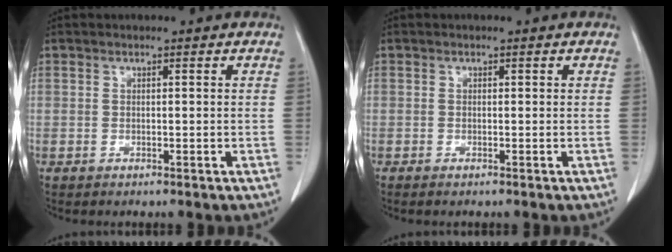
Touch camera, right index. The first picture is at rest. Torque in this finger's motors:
{"motor_torque": [-0.06, 0.09, -0.02, 0.01]}